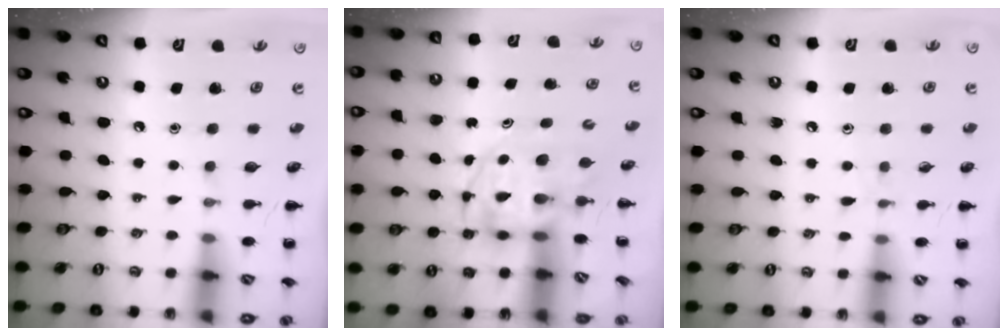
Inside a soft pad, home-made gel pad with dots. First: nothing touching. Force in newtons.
{"total": 3.8, "press": 3.7, "slide": 0.8}
{"total": 5.6, "press": 5.0, "slide": 2.4}